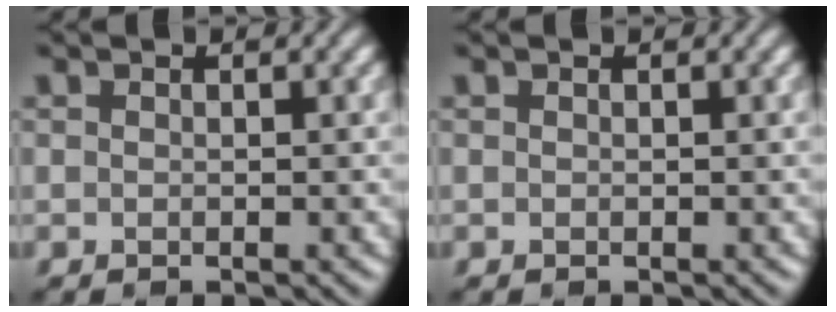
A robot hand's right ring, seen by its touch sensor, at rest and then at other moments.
{"total": 0.0}